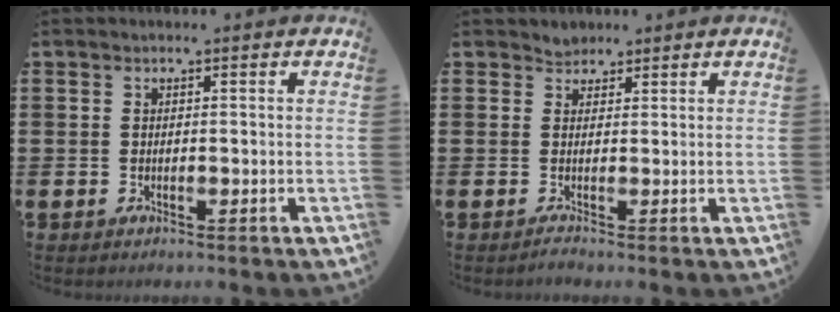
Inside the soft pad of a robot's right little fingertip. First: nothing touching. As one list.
[{"total": 1.2, "force": [0.7, 0.9, -0.2], "torque": [0.007, -0.001, 0.012]}]